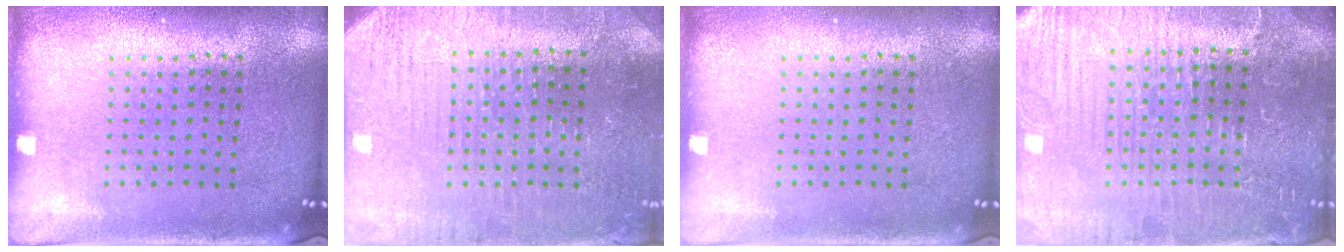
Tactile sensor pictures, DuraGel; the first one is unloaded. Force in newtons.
{"total": 3.0, "press": 2.9, "slide": 0.6}
{"total": 0.0}
{"total": 4.6, "press": 4.4, "slide": 1.3}